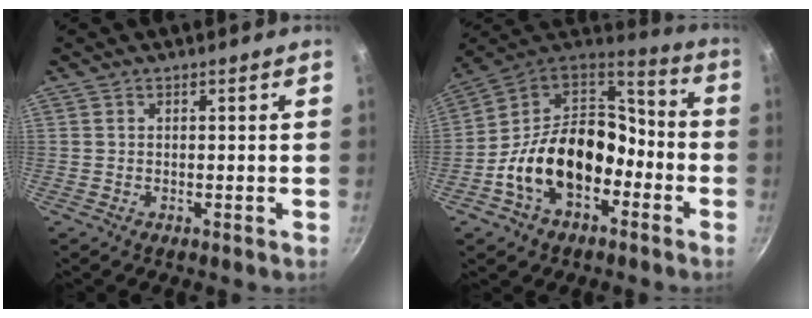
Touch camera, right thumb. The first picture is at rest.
{"total": 20.2, "force": [-5.7, 13.8, 13.6], "torque": [-0.204, 0.070, -0.106]}